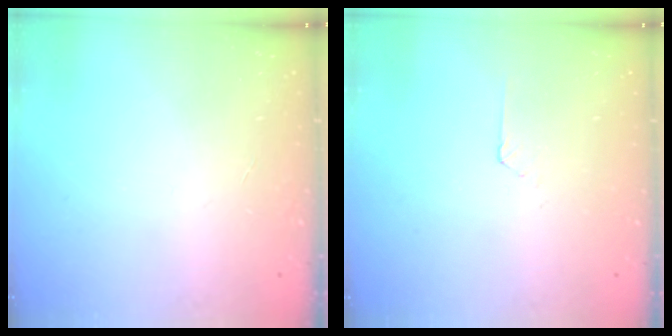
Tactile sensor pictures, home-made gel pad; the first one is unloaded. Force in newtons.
{"total": 1.5, "press": 1.4, "slide": 0.2}